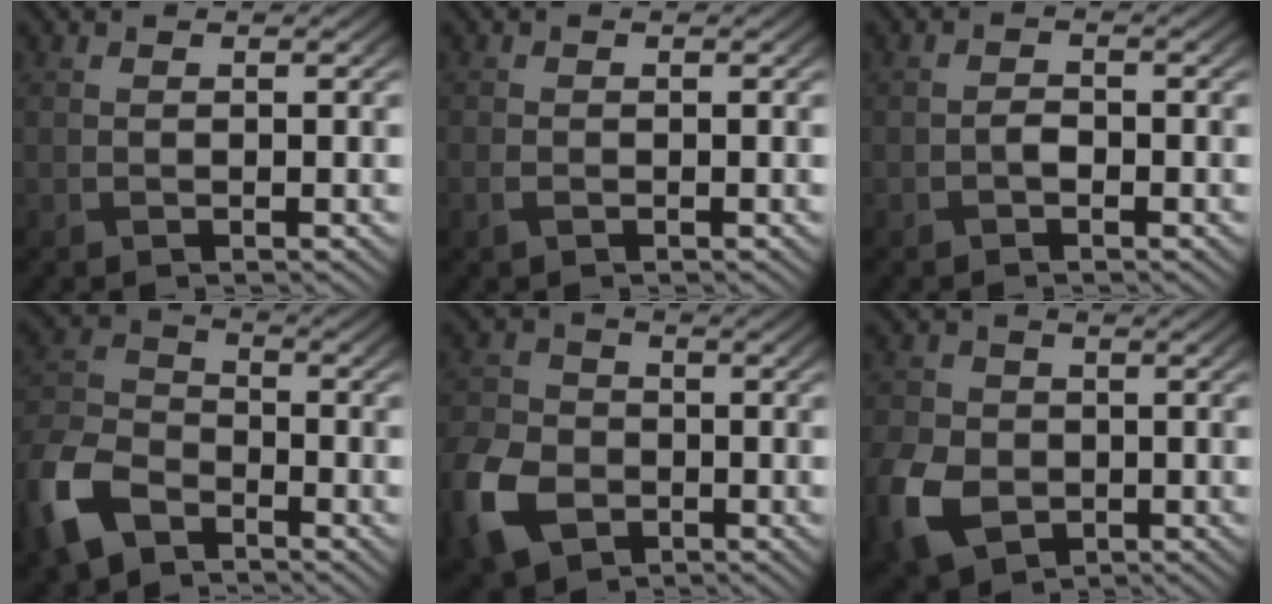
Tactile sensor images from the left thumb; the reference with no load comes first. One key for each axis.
{"total": 1.2, "fx": -0.6, "fy": 0.8, "fz": 0.7, "tx": -0.018, "ty": -0.002, "tz": -0.013}
{"total": 1.3, "fx": -0.6, "fy": 0.8, "fz": 0.8, "tx": -0.017, "ty": 0.003, "tz": -0.014}
{"total": 10.7, "fx": -6.5, "fy": 6.4, "fz": 5.5, "tx": -0.145, "ty": -0.017, "tz": -0.151}
{"total": 10.5, "fx": -4.4, "fy": 7.7, "fz": 5.6, "tx": -0.163, "ty": -0.031, "tz": -0.095}
{"total": 8.7, "fx": -2.9, "fy": 6.8, "fz": 4.7, "tx": -0.141, "ty": -0.027, "tz": -0.061}